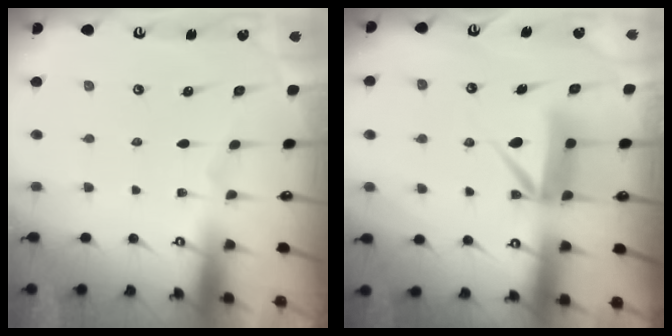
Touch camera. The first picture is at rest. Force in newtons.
{"total": 8.2, "press": 8.1, "slide": 0.6}